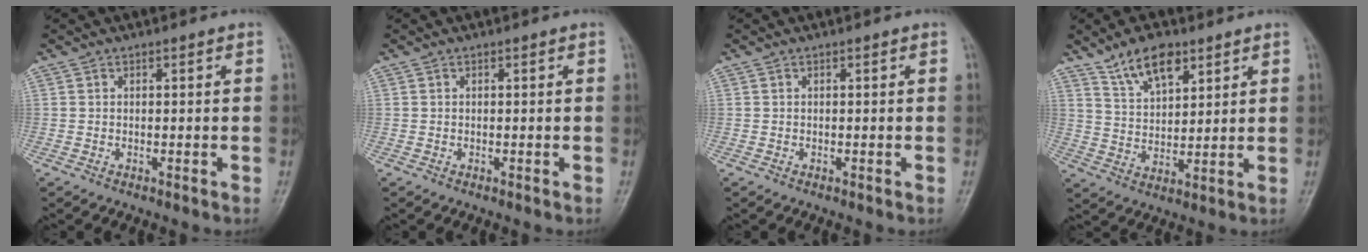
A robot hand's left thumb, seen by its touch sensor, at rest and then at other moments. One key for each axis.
{"total": 0.0}
{"total": 0.0}
{"total": 8.7, "fx": 5.8, "fy": 4.1, "fz": 5.1, "tx": -0.070, "ty": -0.031, "tz": 0.109}